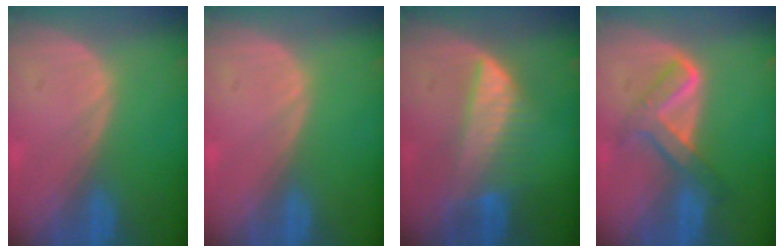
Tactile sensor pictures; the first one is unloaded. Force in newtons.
{"total": 0.0}
{"total": 6.3, "press": 6.3, "slide": 0.4}
{"total": 5.8, "press": 5.8, "slide": 0.2}